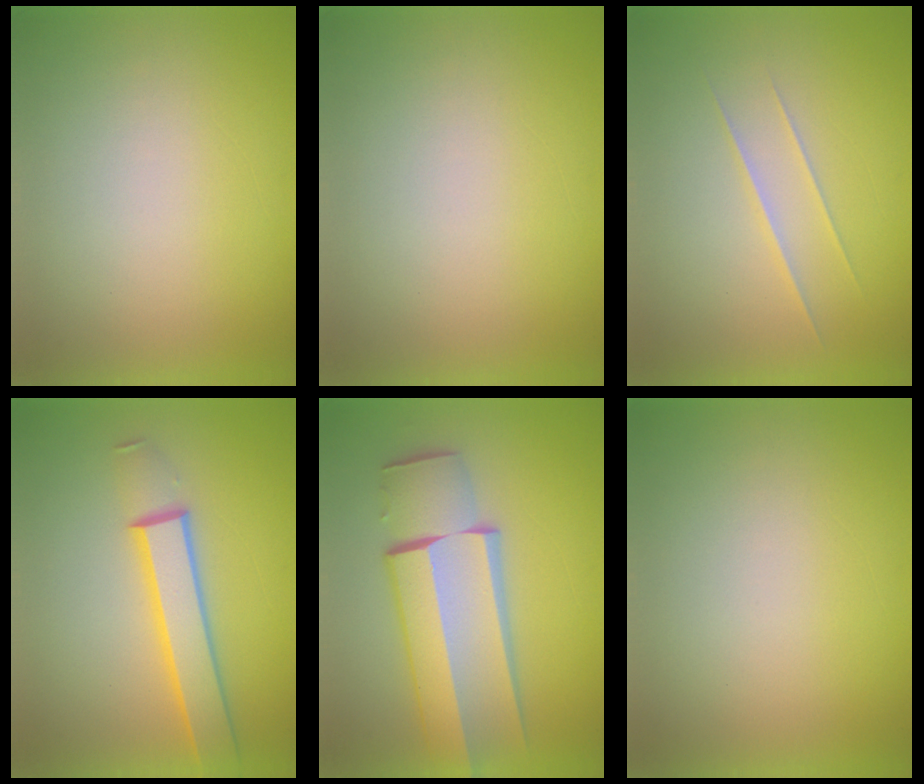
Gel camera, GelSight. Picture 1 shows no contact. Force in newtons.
{"total": 1.3}
{"total": 1.6}
{"total": 4.6}
{"total": 8.4}
{"total": 0.0}